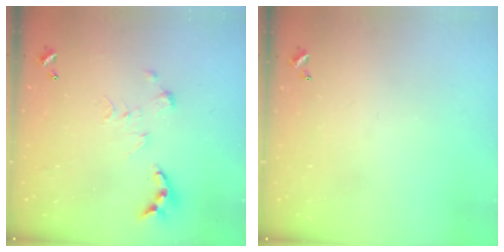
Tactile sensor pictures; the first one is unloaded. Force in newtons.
{"total": 0.0}